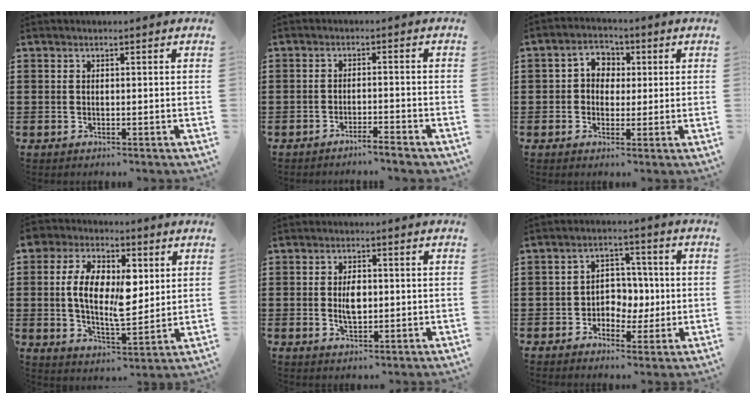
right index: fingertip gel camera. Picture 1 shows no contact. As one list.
[{"total": 2.8, "force": [-2.7, -0.1, 1.0], "torque": [-0.019, -0.002, -0.054]}, {"total": 3.4, "force": [0.1, 3.2, 1.1], "torque": [-0.036, 0.015, -0.004]}, {"total": 10.5, "force": [2.0, 5.7, 8.6], "torque": [-0.178, 0.007, 0.034]}, {"total": 3.7, "force": [0.3, 1.8, 3.3], "torque": [-0.056, -0.002, 0.004]}, {"total": 4.8, "force": [-0.5, 4.4, 1.6], "torque": [-0.032, 0.009, -0.016]}]